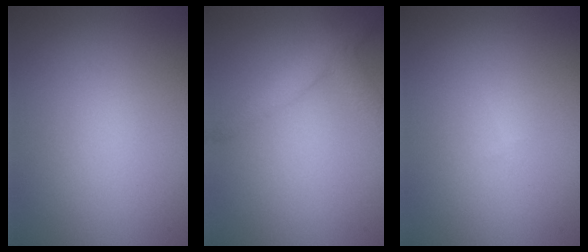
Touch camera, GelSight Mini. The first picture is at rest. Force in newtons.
{"total": 2.2, "press": 2.2, "slide": 0.2}
{"total": 0.0}